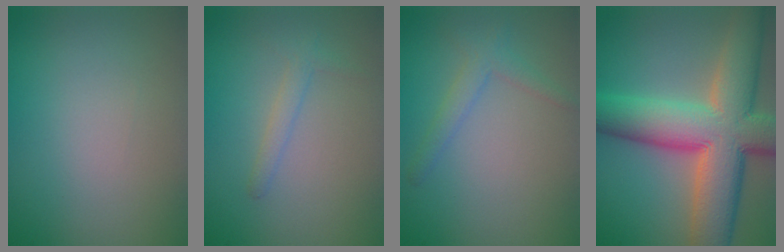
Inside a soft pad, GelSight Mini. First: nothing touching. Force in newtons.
{"total": 1.3, "press": 1.3, "slide": 0.0}
{"total": 1.8, "press": 1.8, "slide": 0.0}
{"total": 12.9, "press": 12.9, "slide": 0.7}